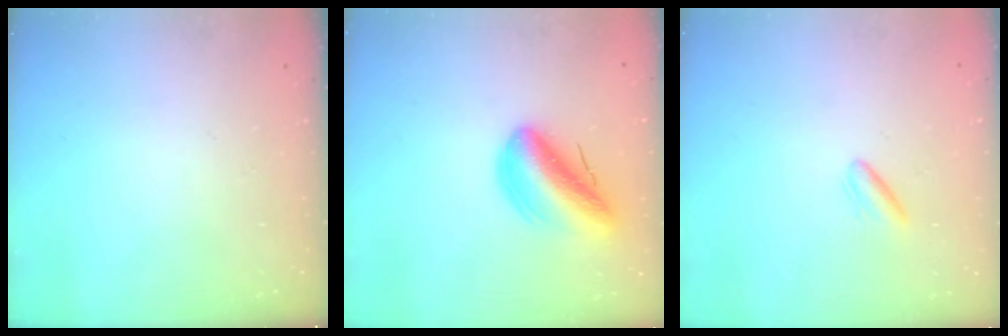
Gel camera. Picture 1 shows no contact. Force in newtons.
{"total": 13.5, "press": 13.3, "slide": 2.5}
{"total": 3.4, "press": 3.2, "slide": 1.3}